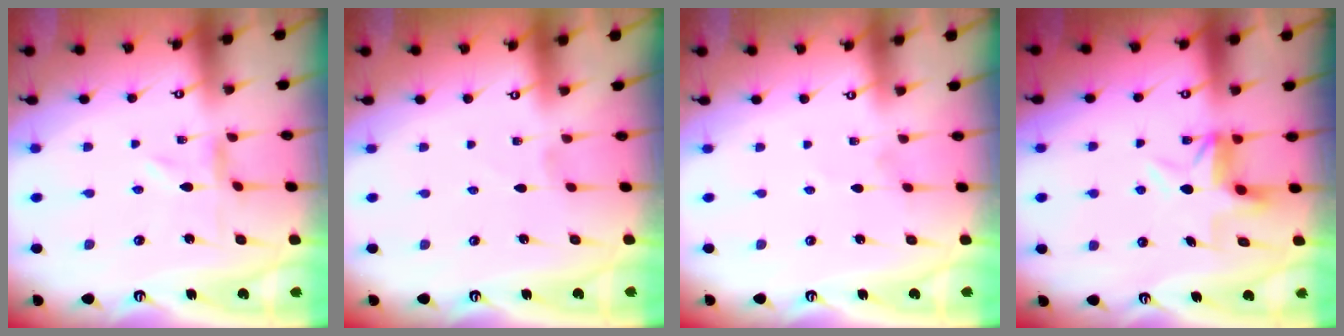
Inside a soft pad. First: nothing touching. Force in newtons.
{"total": 1.3, "press": 1.3, "slide": 0.1}
{"total": 0.0}
{"total": 5.4, "press": 5.4, "slide": 0.3}